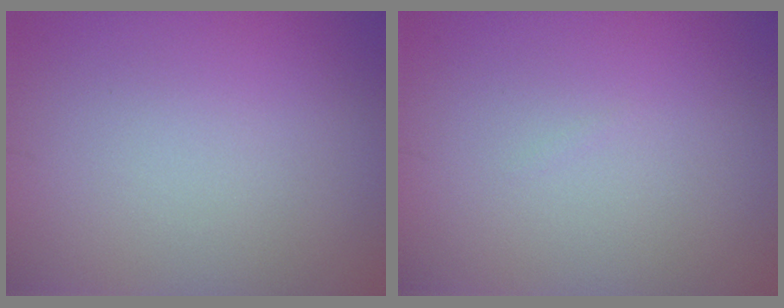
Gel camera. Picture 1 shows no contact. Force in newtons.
{"total": 0.0}